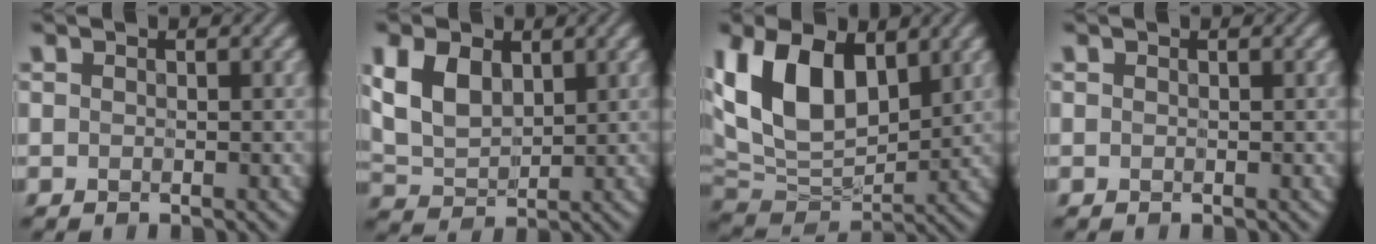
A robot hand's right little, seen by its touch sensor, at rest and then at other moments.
{"total": 5.2, "force": [1.3, 3.4, 3.7], "torque": [-0.082, -0.004, 0.024]}
{"total": 11.3, "force": [3.4, 6.7, 8.4], "torque": [-0.189, 0.004, 0.060]}
{"total": 0.0}